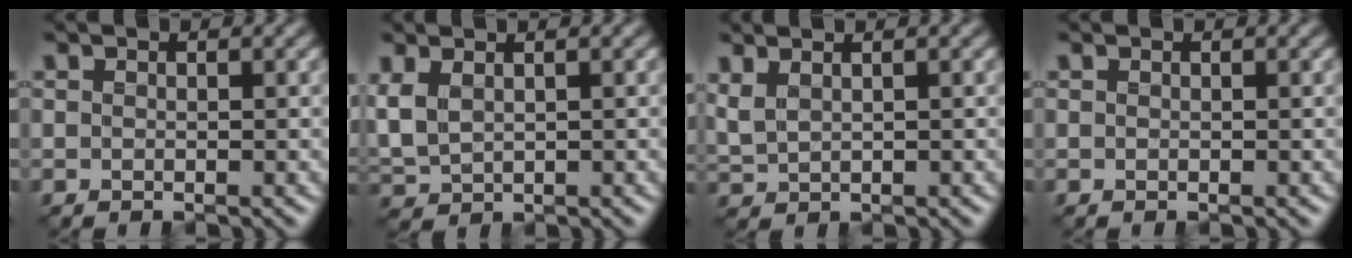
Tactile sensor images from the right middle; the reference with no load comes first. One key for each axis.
{"total": 3.3, "fx": 1.1, "fy": 2.0, "fz": 2.4, "tx": -0.066, "ty": 0.015, "tz": 0.030}
{"total": 2.4, "fx": 1.5, "fy": 1.0, "fz": 1.5, "tx": -0.035, "ty": 0.017, "tz": 0.026}
{"total": 0.0}